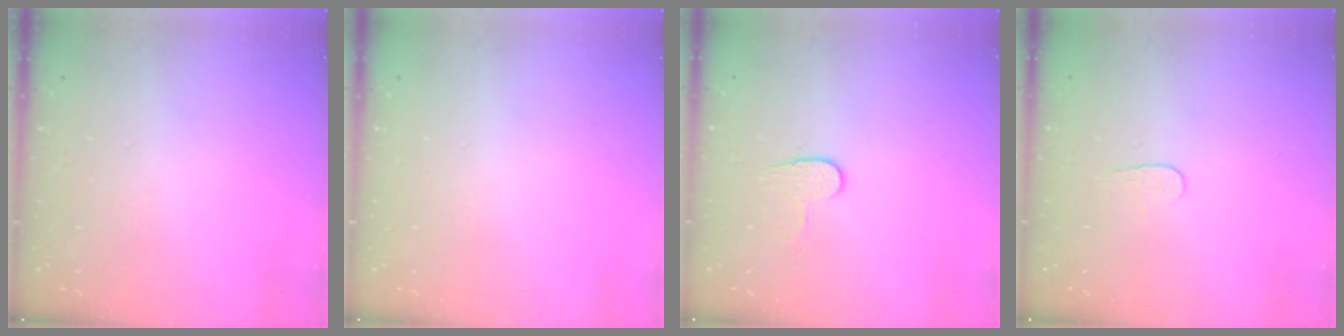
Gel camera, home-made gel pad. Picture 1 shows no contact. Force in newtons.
{"total": 0.0}
{"total": 6.1, "press": 6.1, "slide": 0.5}
{"total": 3.8, "press": 3.8, "slide": 0.3}